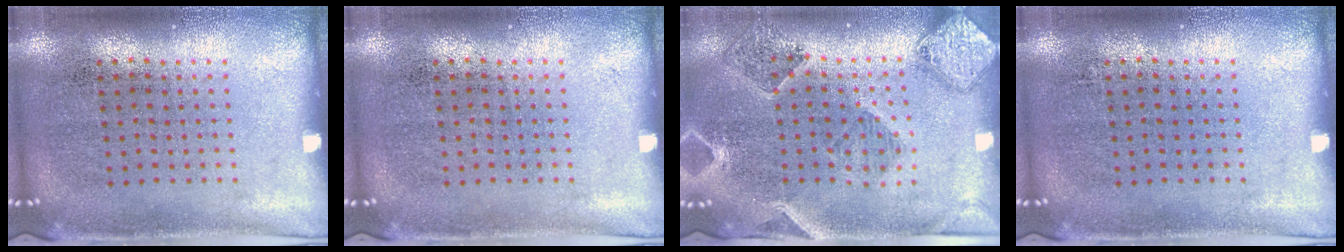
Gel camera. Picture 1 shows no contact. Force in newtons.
{"total": 0.0}
{"total": 1.5, "press": 1.5, "slide": 0.2}
{"total": 0.0}